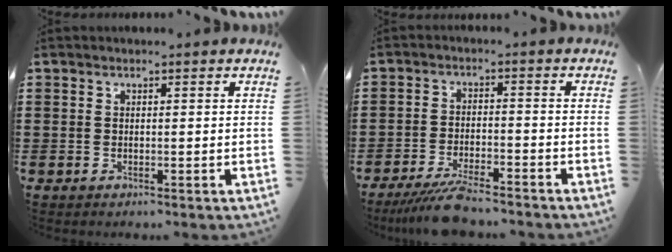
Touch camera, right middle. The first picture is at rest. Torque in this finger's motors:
{"motor_torque": [1.69, -0.45, 0.57, 0.17]}